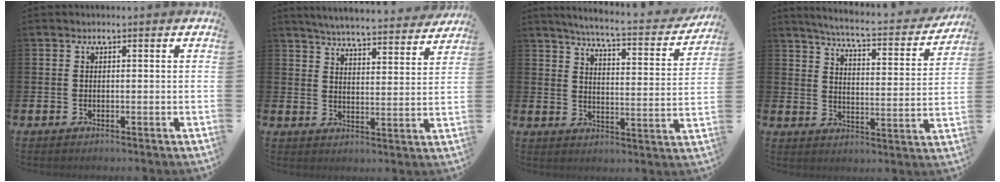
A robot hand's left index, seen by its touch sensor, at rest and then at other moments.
{"total": 5.7, "force": [5.7, 0.1, 0.9], "torque": [-0.035, -0.045, 0.098]}
{"total": 5.3, "force": [4.9, 0.1, 1.9], "torque": [-0.054, -0.044, 0.077]}
{"total": 5.3, "force": [4.9, 0.1, 1.9], "torque": [-0.055, -0.045, 0.076]}